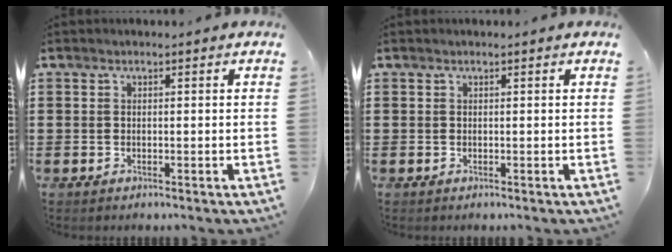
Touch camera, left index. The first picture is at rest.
{"total": 0.0}